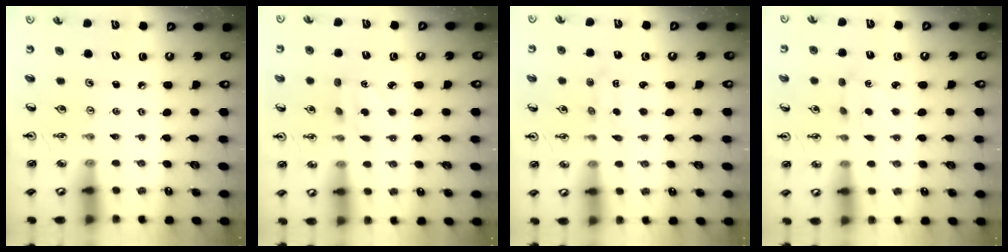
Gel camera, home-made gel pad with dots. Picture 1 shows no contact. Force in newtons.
{"total": 3.3, "press": 3.2, "slide": 0.9}
{"total": 2.4, "press": 2.4, "slide": 0.3}
{"total": 2.9, "press": 2.9, "slide": 0.4}